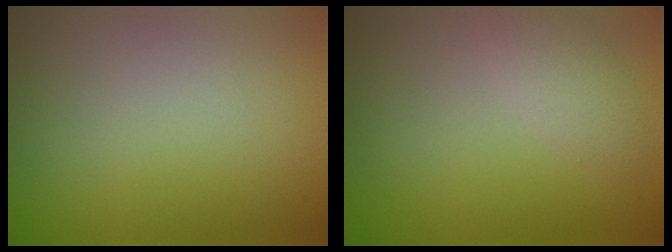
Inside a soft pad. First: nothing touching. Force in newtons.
{"total": 2.0, "press": 2.0, "slide": 0.0}